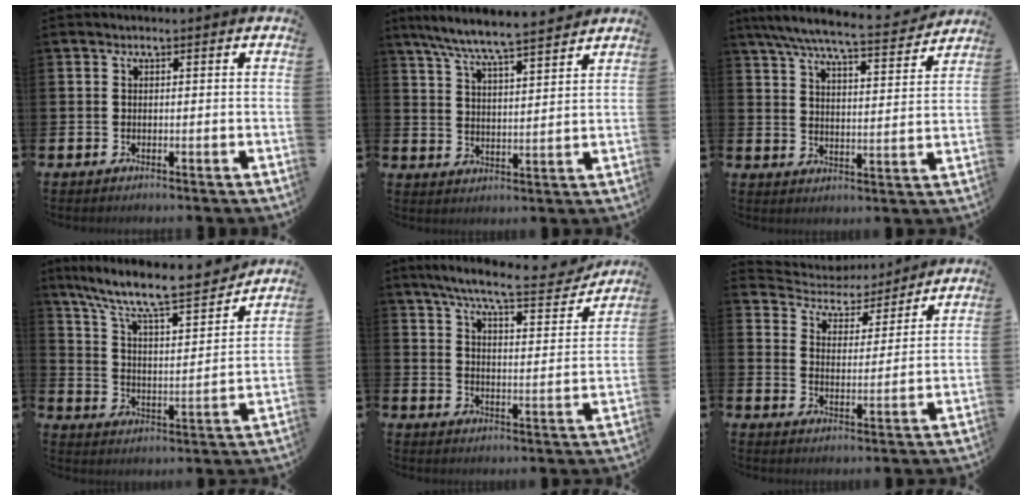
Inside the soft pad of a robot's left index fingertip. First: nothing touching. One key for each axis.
{"total": 7.4, "fx": 7.0, "fy": 0.1, "fz": 2.2, "tx": -0.069, "ty": -0.042, "tz": 0.124}
{"total": 7.7, "fx": 7.0, "fy": 0.7, "fz": 3.0, "tx": -0.077, "ty": -0.046, "tz": 0.120}
{"total": 9.8, "fx": 8.8, "fy": 1.4, "fz": 4.2, "tx": -0.112, "ty": -0.063, "tz": 0.145}
{"total": 8.5, "fx": 7.6, "fy": 0.6, "fz": 3.7, "tx": -0.092, "ty": -0.045, "tz": 0.129}
{"total": 4.4, "fx": 4.1, "fy": 1.7, "fz": -0.2, "tx": -0.029, "ty": -0.039, "tz": 0.066}